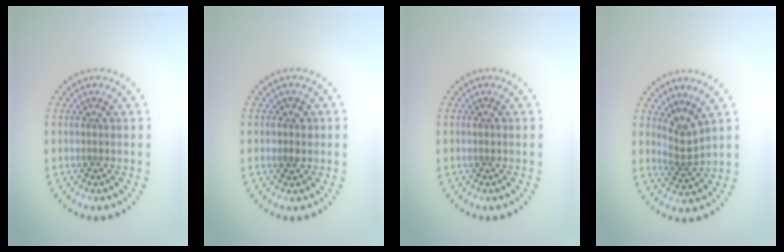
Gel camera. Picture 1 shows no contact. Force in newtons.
{"total": 1.5, "press": 1.4, "slide": 0.2}
{"total": 0.6, "press": 0.6, "slide": 0.0}
{"total": 2.6, "press": 1.8, "slide": 1.9}